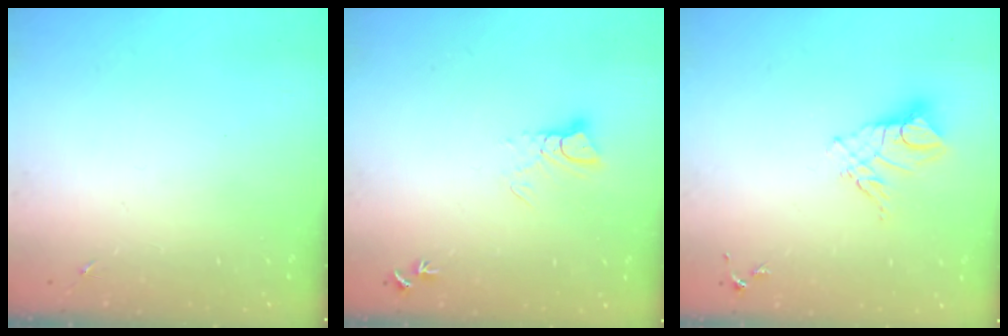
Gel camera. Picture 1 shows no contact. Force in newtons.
{"total": 4.9, "press": 4.8, "slide": 0.3}
{"total": 10.4, "press": 10.3, "slide": 0.7}